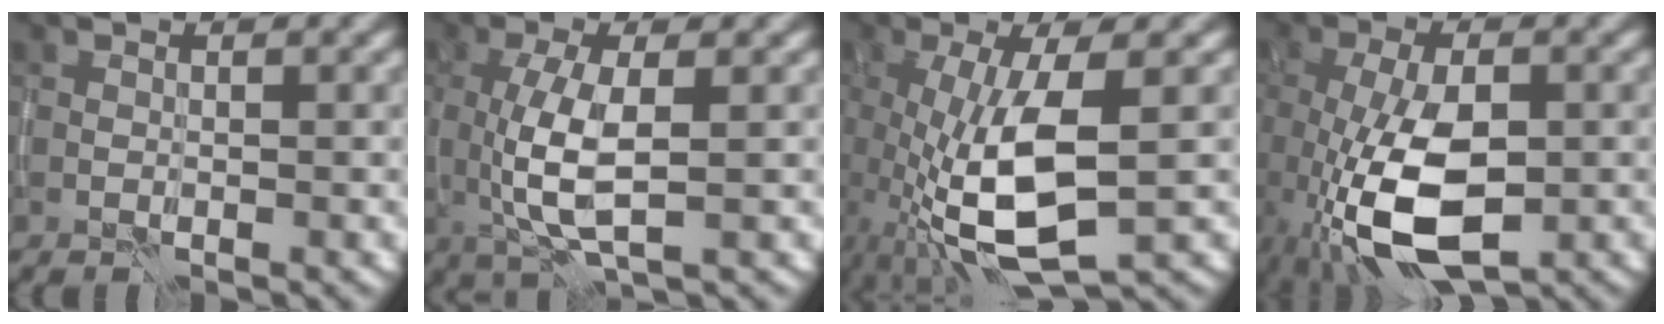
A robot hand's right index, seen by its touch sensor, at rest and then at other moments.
{"total": 5.6, "force": [-0.2, 1.9, 5.2], "torque": [-0.120, -0.007, 0.000]}
{"total": 8.9, "force": [-1.4, 2.9, 8.3], "torque": [-0.175, -0.017, -0.022]}
{"total": 9.1, "force": [-2.7, 3.8, 7.8], "torque": [-0.171, -0.012, -0.047]}